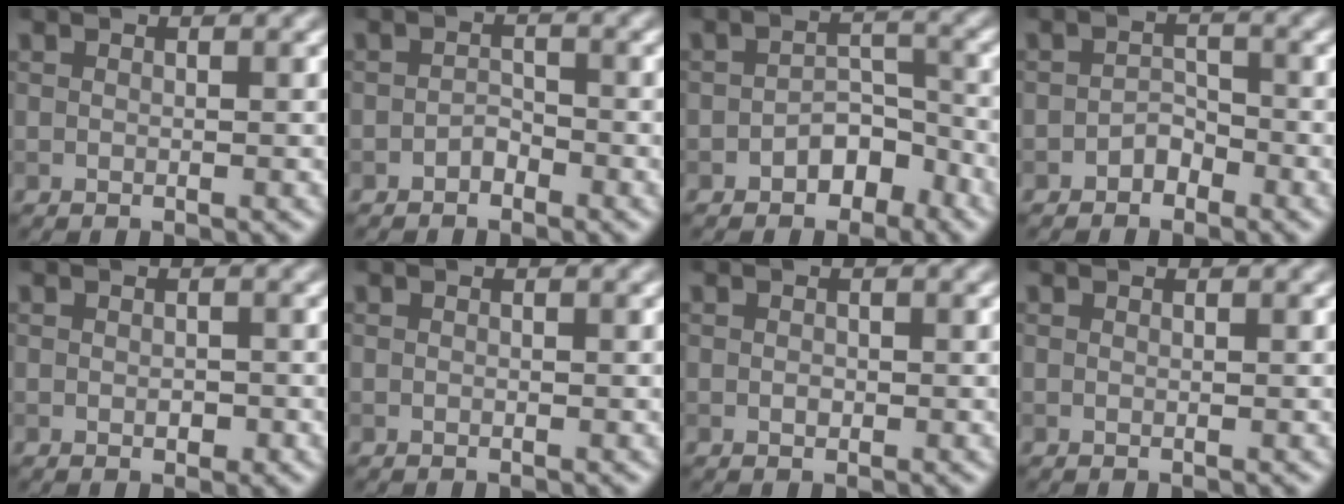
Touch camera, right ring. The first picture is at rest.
{"total": 1.3, "force": [-0.9, 0.7, 0.5], "torque": [-0.006, 0.005, -0.017]}
{"total": 3.2, "force": [-2.0, 1.9, 1.6], "torque": [-0.015, 0.010, -0.031]}
{"total": 1.6, "force": [-1.2, 1.0, 0.5], "torque": [-0.004, 0.008, -0.021]}
{"total": 1.1, "force": [-0.2, 0.7, 0.8], "torque": [-0.010, -0.003, -0.003]}
{"total": 0.0}
{"total": 0.6, "force": [-0.1, 0.4, 0.4], "torque": [-0.005, -0.001, -0.003]}
{"total": 0.0}